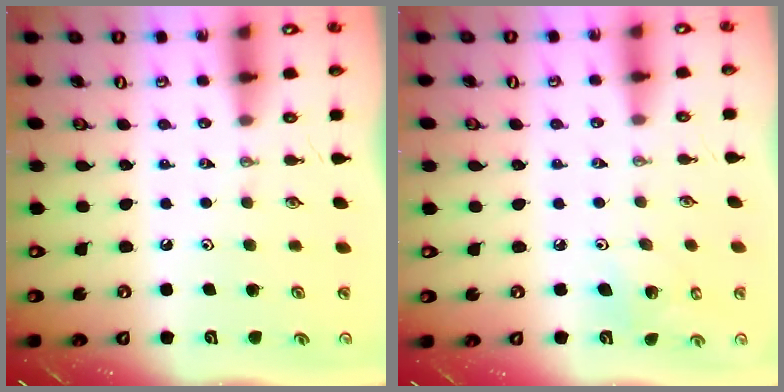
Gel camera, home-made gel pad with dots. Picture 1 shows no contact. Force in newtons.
{"total": 4.0, "press": 4.0, "slide": 0.4}